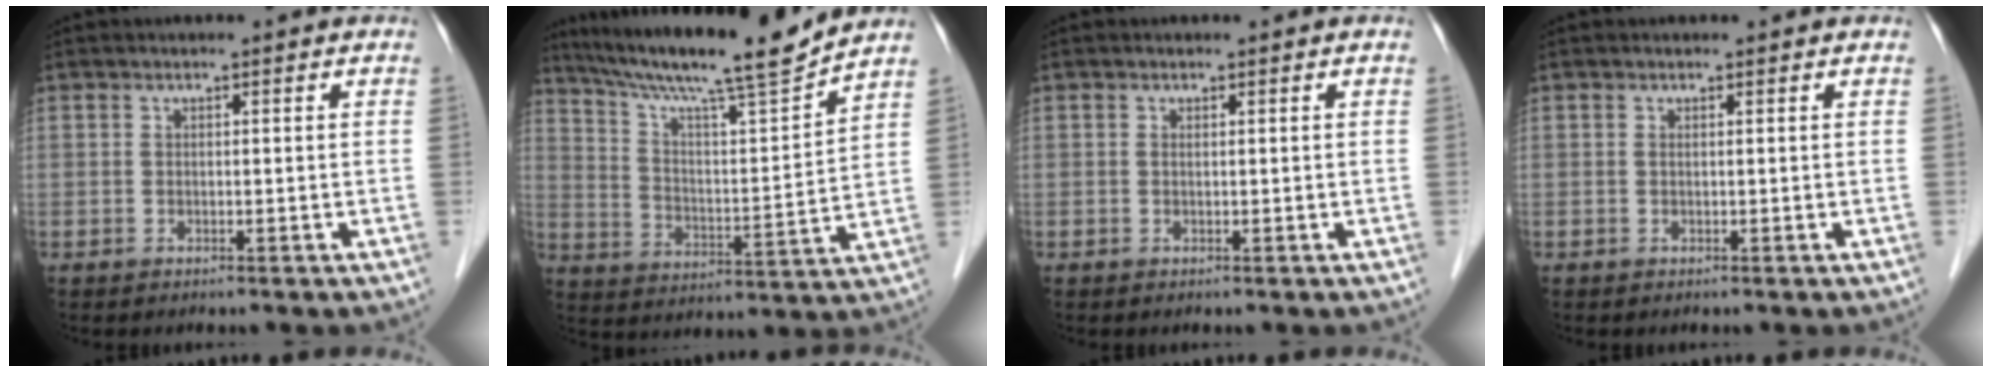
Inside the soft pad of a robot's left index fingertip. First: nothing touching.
{"total": 17.0, "force": [15.0, -0.8, 7.9], "torque": [-0.140, -0.008, 0.241]}
{"total": 0.0}
{"total": 0.0}